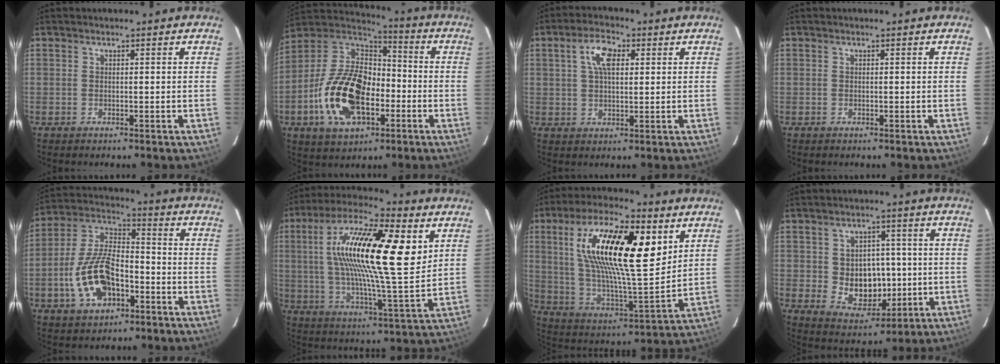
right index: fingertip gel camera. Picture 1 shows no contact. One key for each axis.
{"total": 20.8, "fx": -6.4, "fy": 12.4, "fz": 15.4, "tx": -0.327, "ty": 0.002, "tz": -0.109}
{"total": 6.2, "fx": 2.0, "fy": 3.1, "fz": 5.0, "tx": -0.091, "ty": 0.016, "tz": 0.038}
{"total": 0.0}
{"total": 14.3, "fx": -5.4, "fy": 7.2, "fz": 11.2, "tx": -0.236, "ty": 0.009, "tz": -0.095}
{"total": 24.0, "fx": 7.8, "fy": 5.9, "fz": 22.0, "tx": -0.385, "ty": 0.022, "tz": 0.120}
{"total": 25.0, "fx": 9.4, "fy": 7.8, "fz": 21.8, "tx": -0.389, "ty": 0.015, "tz": 0.163}
{"total": 9.8, "fx": -0.6, "fy": 7.8, "fz": 5.8, "tx": -0.115, "ty": 0.003, "tz": 0.014}